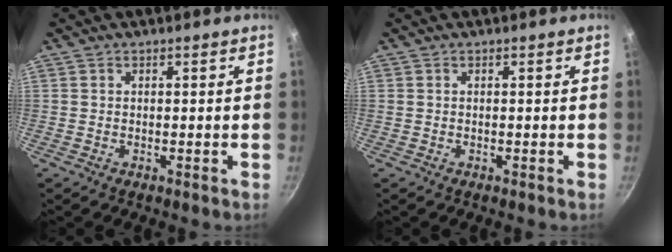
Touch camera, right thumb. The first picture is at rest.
{"total": 0.0}